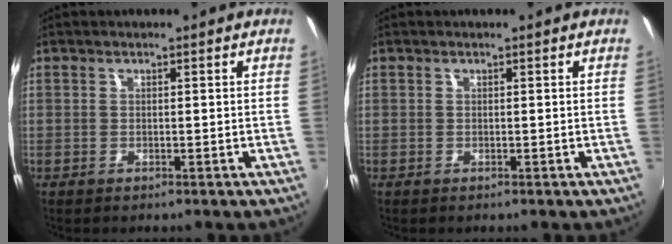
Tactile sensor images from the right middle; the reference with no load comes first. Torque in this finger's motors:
{"motor_torque": [0.03, -0.16, 0.03, 0.01]}